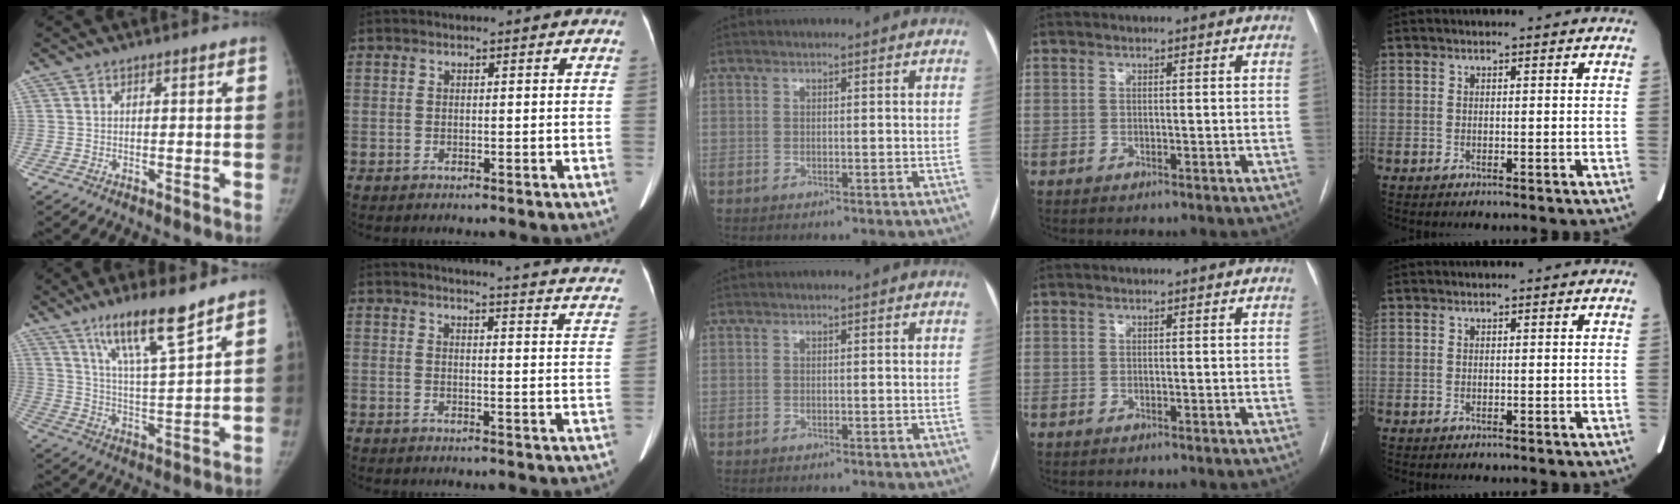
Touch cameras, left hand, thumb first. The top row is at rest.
{"thumb": {"total": 12.7, "force": [8.7, 1.5, 9.1], "torque": [-0.150, -0.054, 0.161]}, "index": {"total": 22.0, "force": [21.0, 0.9, 6.5], "torque": [-0.071, -0.093, 0.217]}}